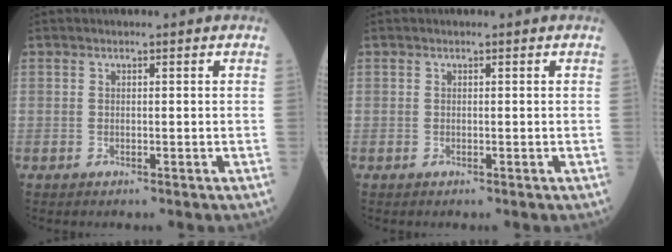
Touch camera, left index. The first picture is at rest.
{"total": 0.0}